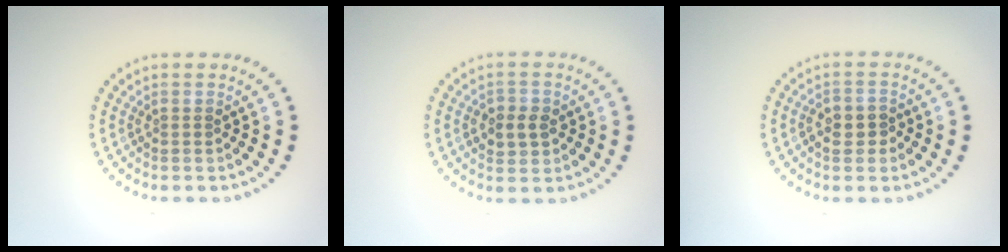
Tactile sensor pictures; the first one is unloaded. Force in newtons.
{"total": 2.5, "press": 2.4, "slide": 0.4}
{"total": 1.8, "press": 1.7, "slide": 0.5}